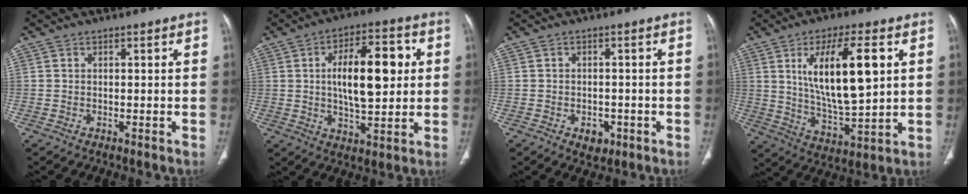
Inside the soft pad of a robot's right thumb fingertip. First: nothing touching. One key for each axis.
{"total": 15.1, "fx": 2.3, "fy": 6.5, "fz": 13.4, "tx": -0.193, "ty": 0.006, "tz": 0.037}
{"total": 3.2, "fx": -1.4, "fy": 2.4, "fz": 1.7, "tx": -0.008, "ty": 0.004, "tz": -0.012}
{"total": 17.1, "fx": 4.7, "fy": 5.6, "fz": 15.4, "tx": -0.262, "ty": -0.018, "tz": 0.091}